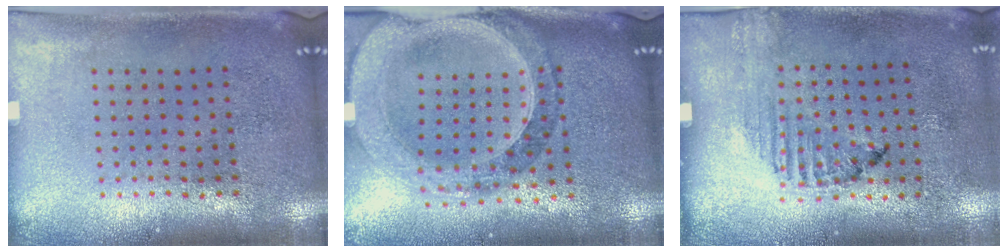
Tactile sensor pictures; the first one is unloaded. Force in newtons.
{"total": 1.6, "press": 1.5, "slide": 0.5}
{"total": 1.3, "press": 1.1, "slide": 0.7}